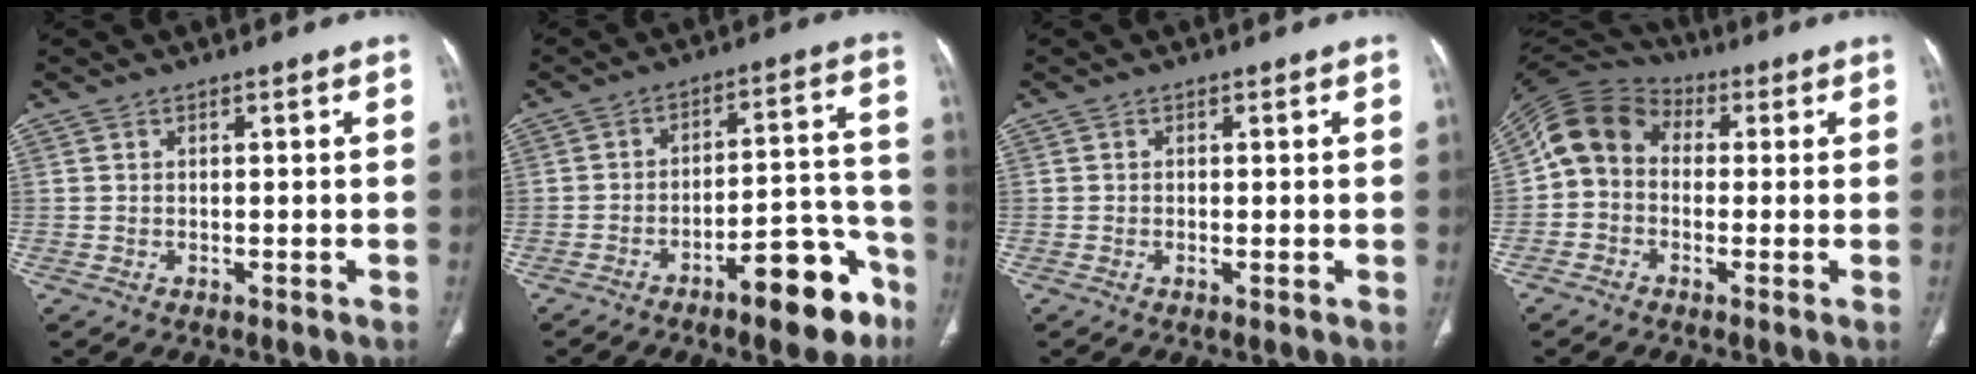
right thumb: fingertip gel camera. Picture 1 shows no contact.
{"total": 13.6, "force": [-8.5, 4.6, 9.6], "torque": [-0.104, 0.079, -0.124]}
{"total": 1.0, "force": [-0.1, 0.4, 1.0], "torque": [-0.018, -0.003, -0.003]}
{"total": 10.1, "force": [0.2, 8.3, 5.7], "torque": [-0.098, 0.034, -0.016]}